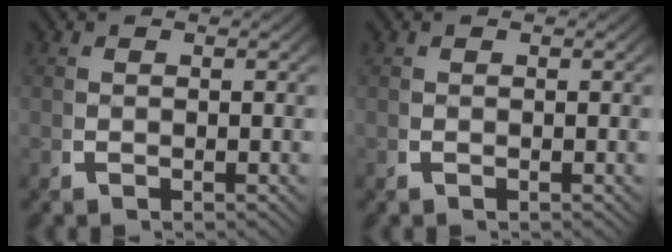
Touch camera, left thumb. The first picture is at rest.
{"total": 0.0}